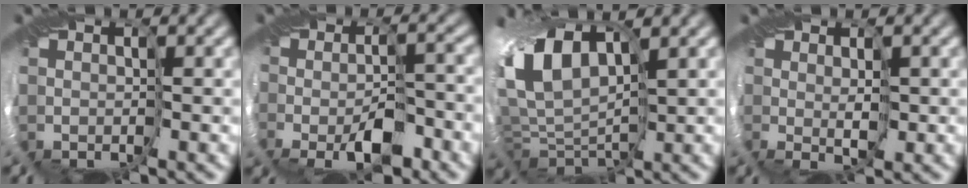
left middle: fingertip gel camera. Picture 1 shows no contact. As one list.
[{"total": 2.2, "force": [-1.6, 0.2, 1.6], "torque": [-0.025, -0.003, -0.026]}, {"total": 10.8, "force": [3.0, 5.9, 8.5], "torque": [-0.189, -0.002, 0.062]}, {"total": 0.9, "force": [0.7, -0.6, 0.1], "torque": [-0.001, -0.001, 0.013]}]